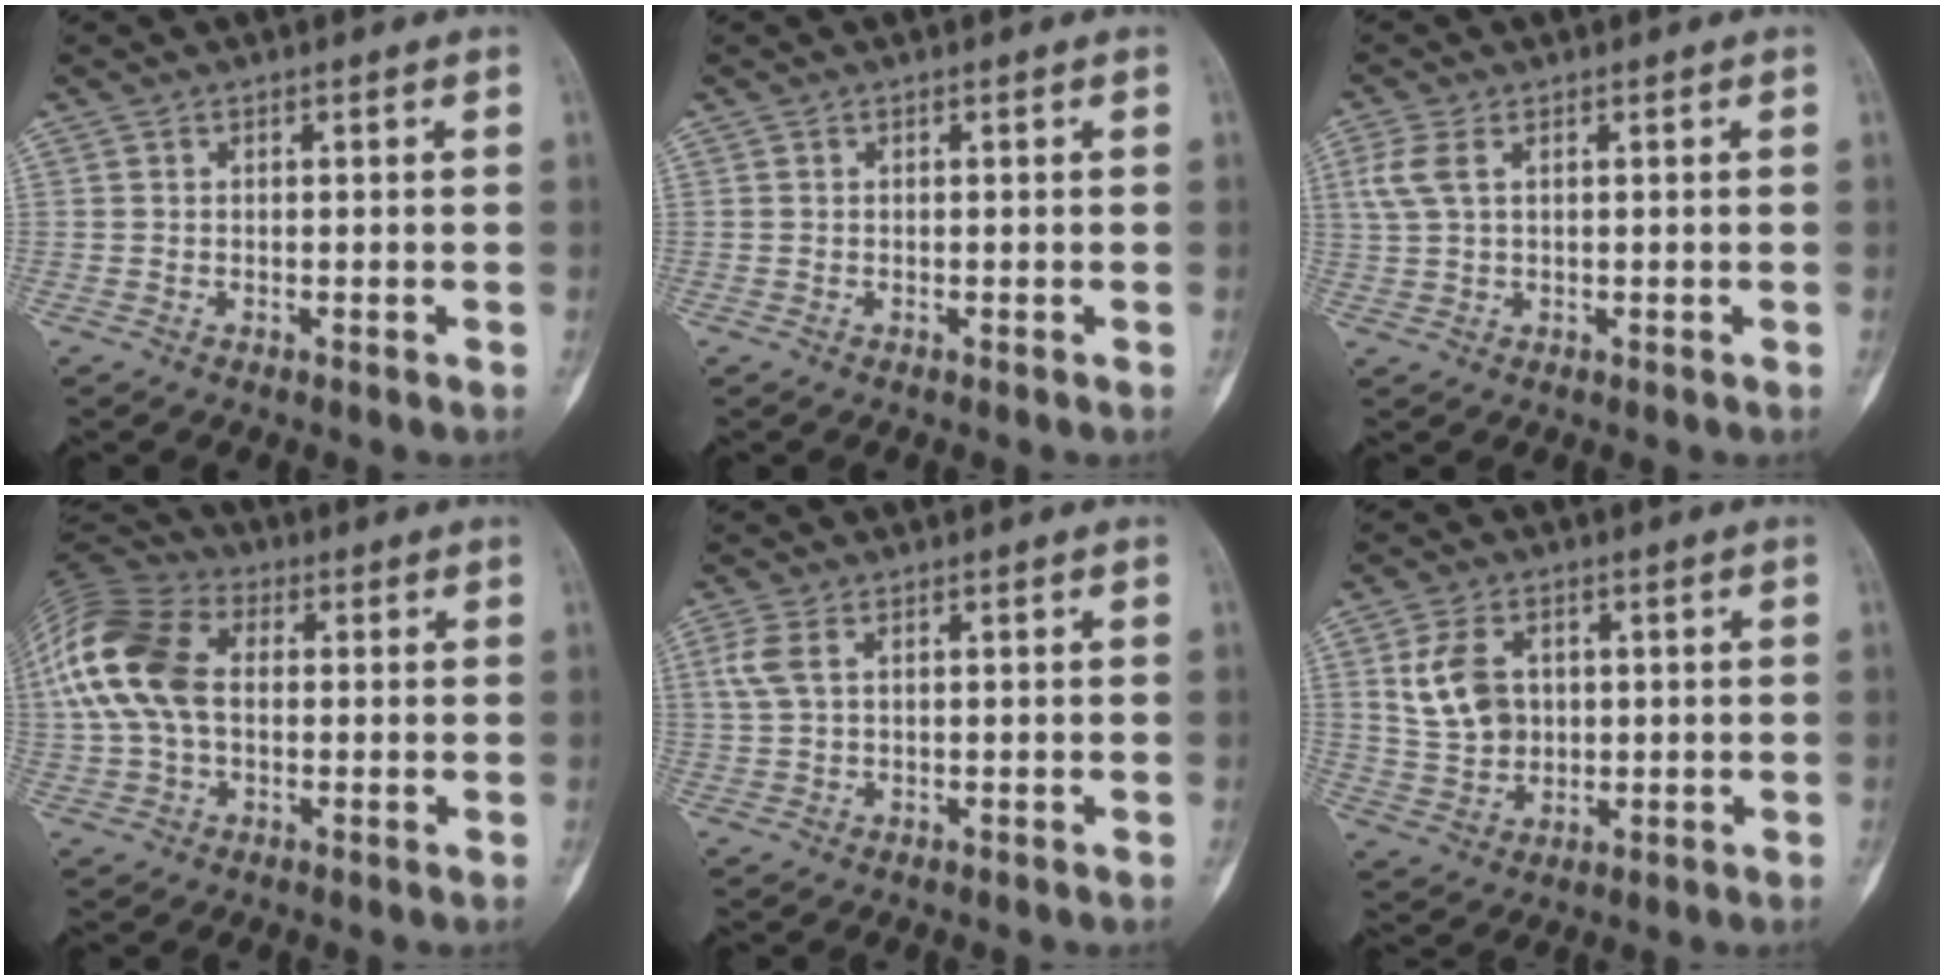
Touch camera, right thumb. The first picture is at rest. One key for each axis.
{"total": 0.0}
{"total": 4.0, "fx": 1.4, "fy": 2.0, "fz": 3.2, "tx": -0.093, "ty": 0.011, "tz": 0.032}
{"total": 16.6, "fx": 1.5, "fy": 10.9, "fz": 12.4, "tx": -0.268, "ty": 0.029, "tz": 0.021}
{"total": 3.6, "fx": 1.2, "fy": 1.8, "fz": 2.8, "tx": -0.085, "ty": 0.011, "tz": 0.027}
{"total": 8.8, "fx": 2.1, "fy": 6.5, "fz": 5.6, "tx": -0.094, "ty": -0.003, "tz": 0.050}